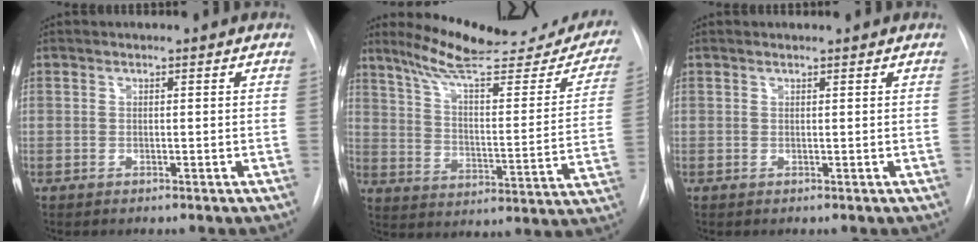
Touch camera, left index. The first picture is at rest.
{"total": 25.4, "force": [22.0, 4.6, 11.8], "torque": [-0.164, -0.046, 0.290]}
{"total": 0.7, "force": [0.7, 0.0, 0.1], "torque": [-0.008, 0.009, 0.015]}